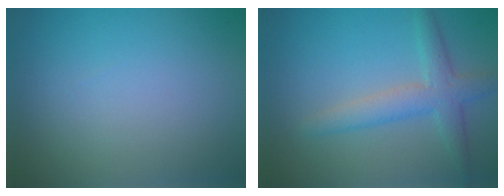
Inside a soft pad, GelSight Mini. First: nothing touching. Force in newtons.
{"total": 2.8, "press": 2.8, "slide": 0.2}